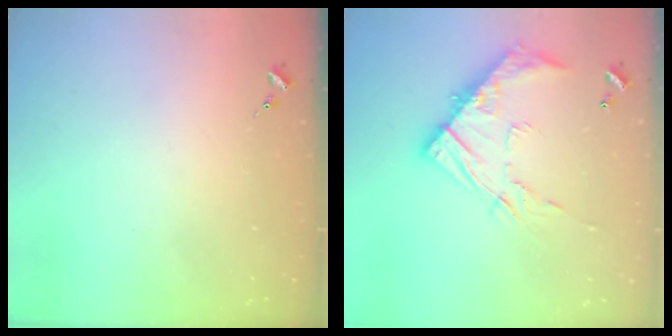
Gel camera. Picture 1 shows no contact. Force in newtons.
{"total": 15.0, "press": 15.0, "slide": 1.0}